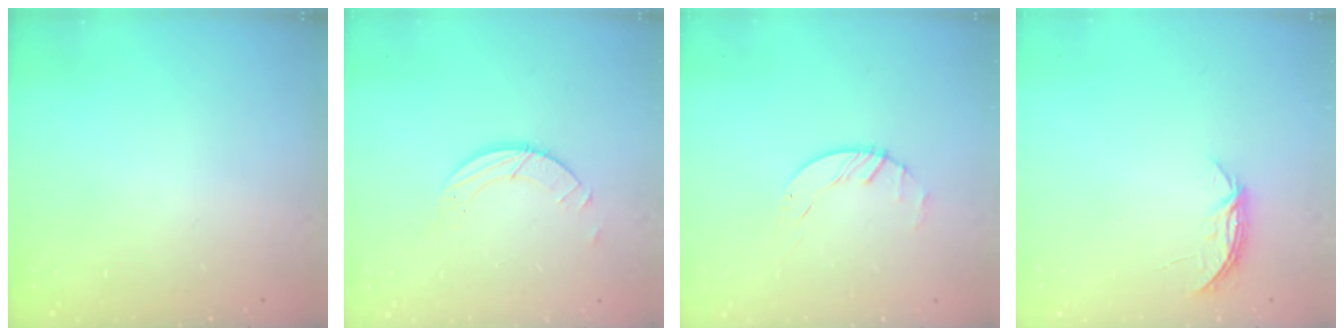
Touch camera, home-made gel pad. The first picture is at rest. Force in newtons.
{"total": 4.0, "press": 4.0, "slide": 0.4}
{"total": 1.4, "press": 1.4, "slide": 0.2}
{"total": 4.0, "press": 4.0, "slide": 0.5}